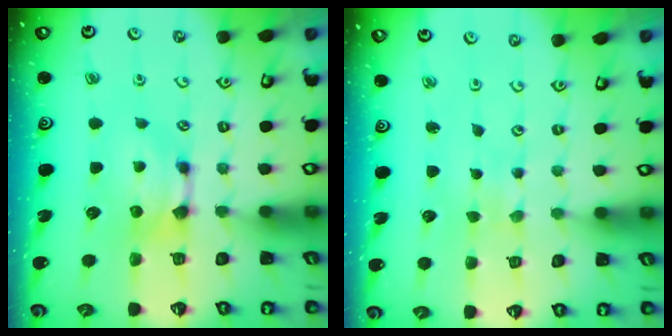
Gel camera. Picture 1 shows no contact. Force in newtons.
{"total": 4.8, "press": 4.8, "slide": 0.2}